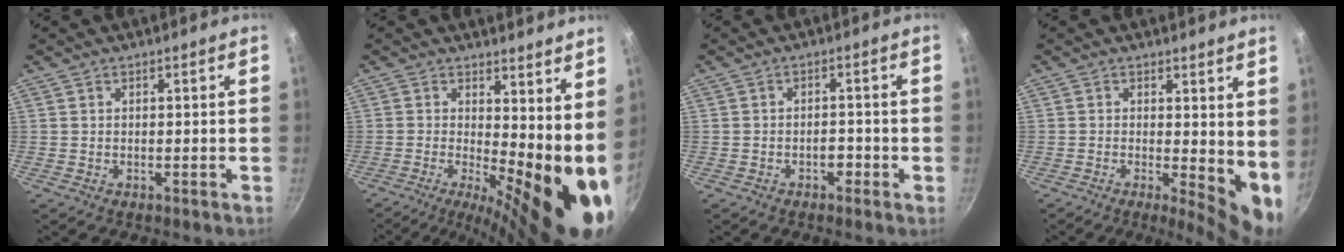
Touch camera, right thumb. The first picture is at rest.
{"total": 16.1, "force": [-0.5, 5.8, 15.0], "torque": [-0.189, -0.020, -0.003]}
{"total": 2.1, "force": [-1.1, 1.3, 1.2], "torque": [-0.010, 0.016, -0.017]}
{"total": 7.9, "force": [0.3, 3.2, 7.2], "torque": [-0.085, -0.016, 0.005]}